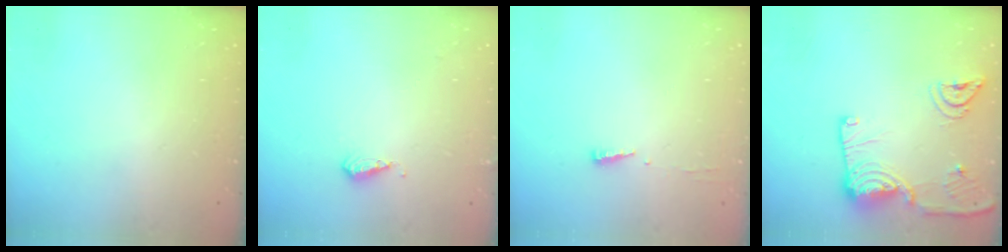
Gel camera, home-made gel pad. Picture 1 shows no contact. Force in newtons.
{"total": 3.7, "press": 3.6, "slide": 1.0}
{"total": 3.7, "press": 3.7, "slide": 0.5}
{"total": 16.4, "press": 16.3, "slide": 2.0}